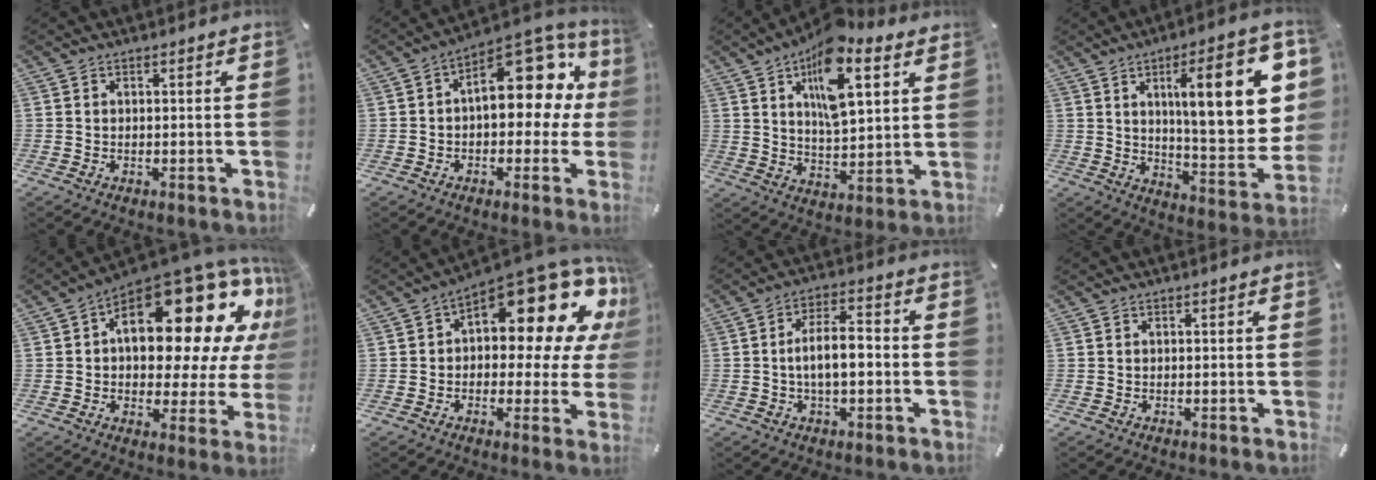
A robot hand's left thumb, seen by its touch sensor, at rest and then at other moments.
{"total": 18.1, "force": [5.6, 10.2, 13.9], "torque": [-0.172, -0.040, 0.095]}
{"total": 15.9, "force": [8.4, 6.9, 11.6], "torque": [-0.180, -0.026, 0.140]}
{"total": 23.8, "force": [7.6, 7.9, 21.1], "torque": [-0.294, -0.038, 0.107]}
{"total": 25.4, "force": [9.7, 12.9, 19.6], "torque": [-0.257, -0.084, 0.164]}
{"total": 17.4, "force": [9.6, 8.2, 11.9], "torque": [-0.145, -0.093, 0.155]}
{"total": 7.6, "force": [-1.1, 3.5, 6.6], "torque": [-0.115, 0.014, -0.022]}
{"total": 0.0}